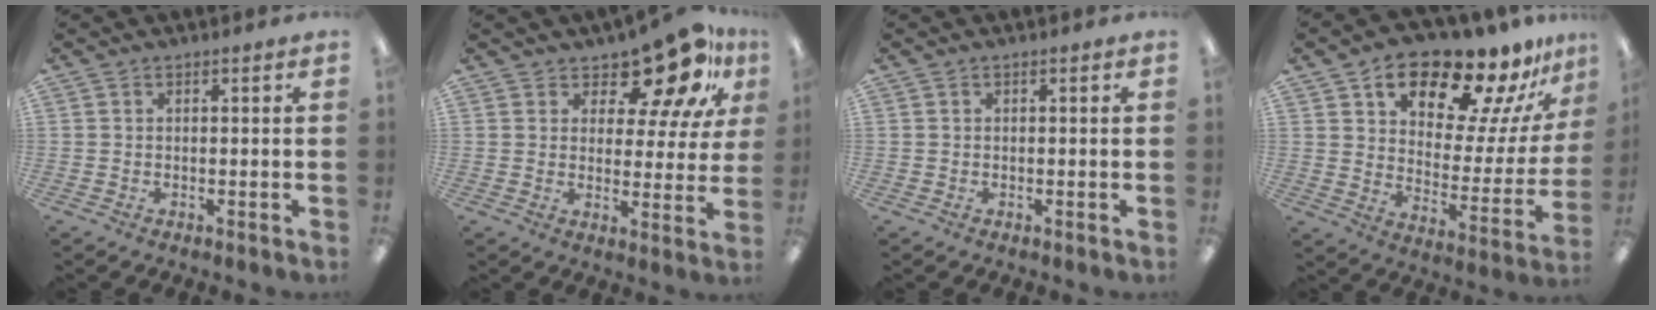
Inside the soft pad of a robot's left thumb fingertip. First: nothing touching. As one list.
[{"total": 14.4, "force": [11.0, 5.8, 7.1], "torque": [-0.109, -0.077, 0.193]}, {"total": 0.0}, {"total": 17.9, "force": [14.6, 5.9, 8.6], "torque": [-0.135, -0.118, 0.242]}]